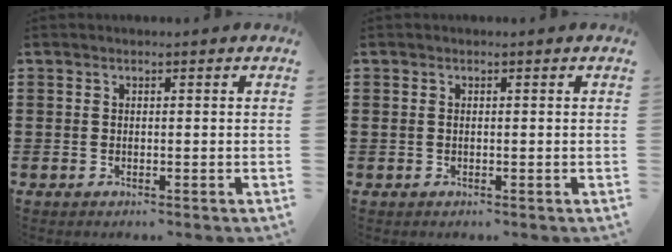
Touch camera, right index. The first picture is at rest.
{"total": 0.0}